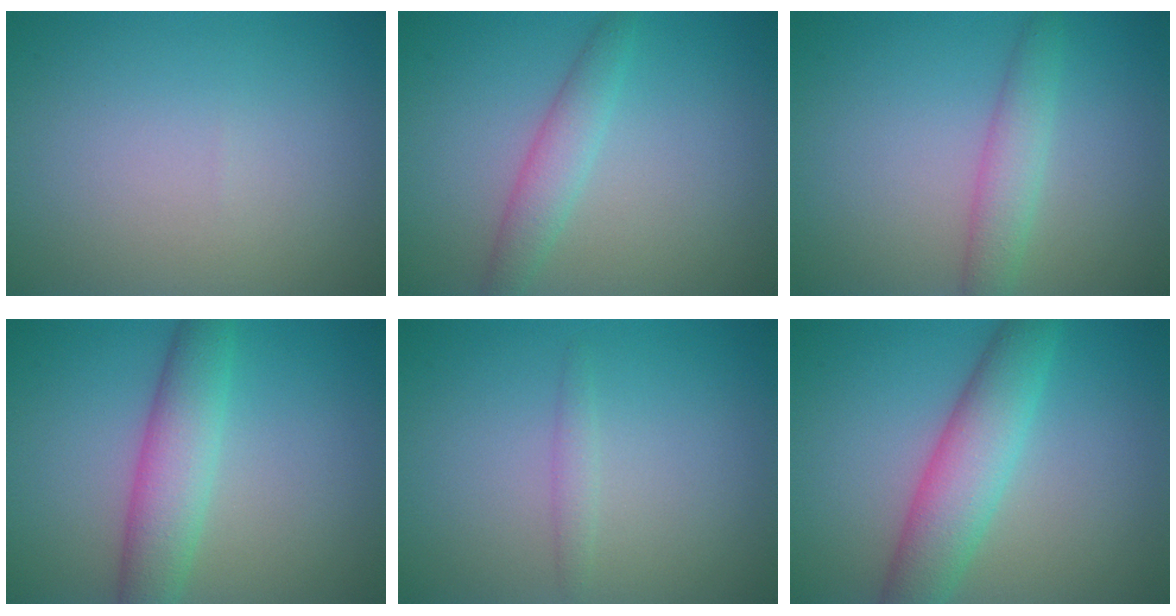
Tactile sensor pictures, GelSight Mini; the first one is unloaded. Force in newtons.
{"total": 2.5, "press": 2.5, "slide": 0.0}
{"total": 2.6, "press": 2.6, "slide": 0.1}
{"total": 4.8, "press": 4.8, "slide": 0.1}
{"total": 1.0, "press": 0.9, "slide": 0.2}
{"total": 5.6, "press": 5.6, "slide": 0.3}